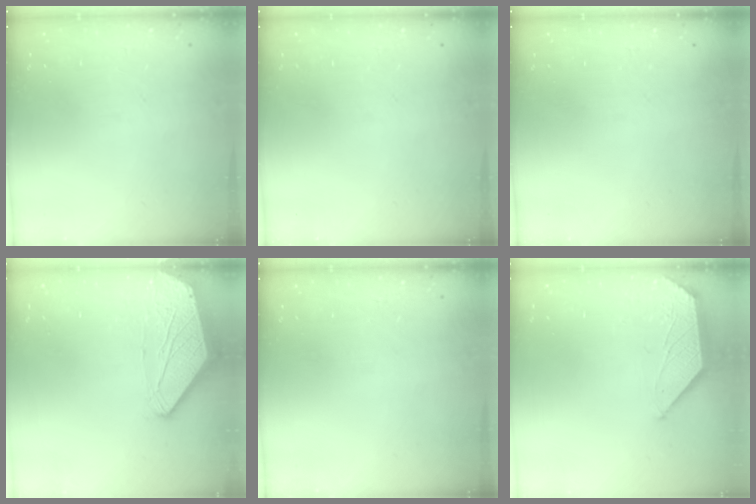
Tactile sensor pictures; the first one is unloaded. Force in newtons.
{"total": 0.0}
{"total": 0.0}
{"total": 0.0}
{"total": 0.0}
{"total": 0.5, "press": 0.4, "slide": 0.3}